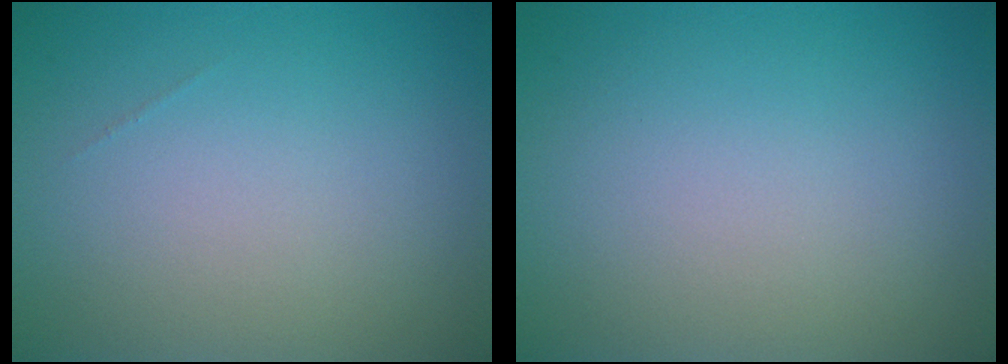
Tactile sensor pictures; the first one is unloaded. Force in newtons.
{"total": 0.0}